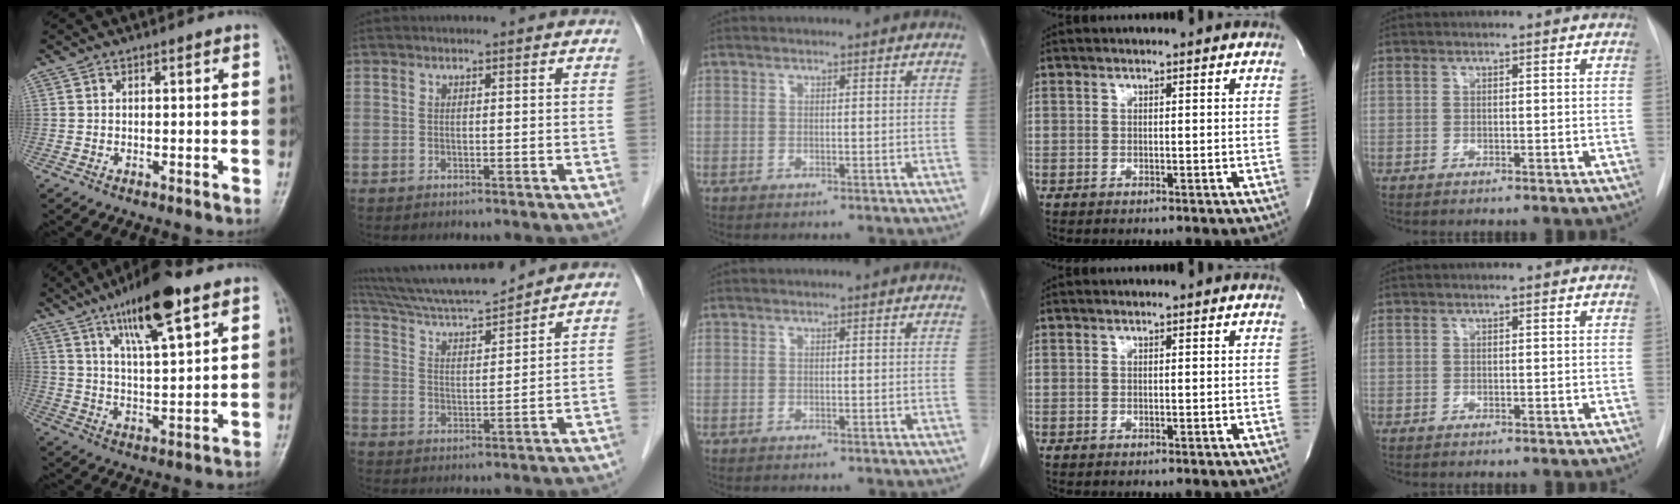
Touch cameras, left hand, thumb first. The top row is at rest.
{"thumb": {"total": 15.0, "force": [8.7, 3.7, 11.7], "torque": [-0.182, -0.031, 0.148]}, "index": {"total": 13.8, "force": [12.8, 0.6, 5.2], "torque": [-0.099, 0.008, 0.223]}}